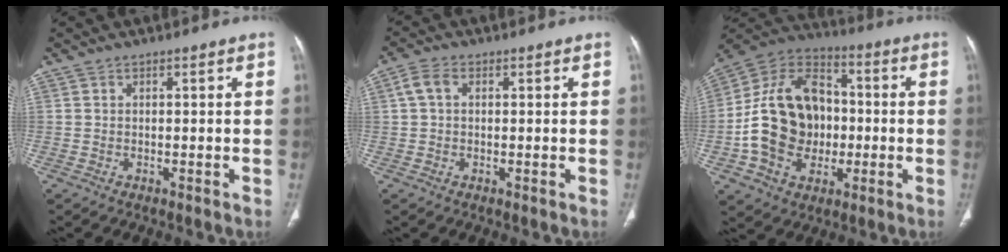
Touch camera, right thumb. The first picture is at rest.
{"total": 3.4, "force": [0.7, 2.3, 2.4], "torque": [-0.051, 0.012, 0.012]}
{"total": 20.1, "force": [-2.0, 15.4, 12.7], "torque": [-0.193, 0.031, -0.033]}